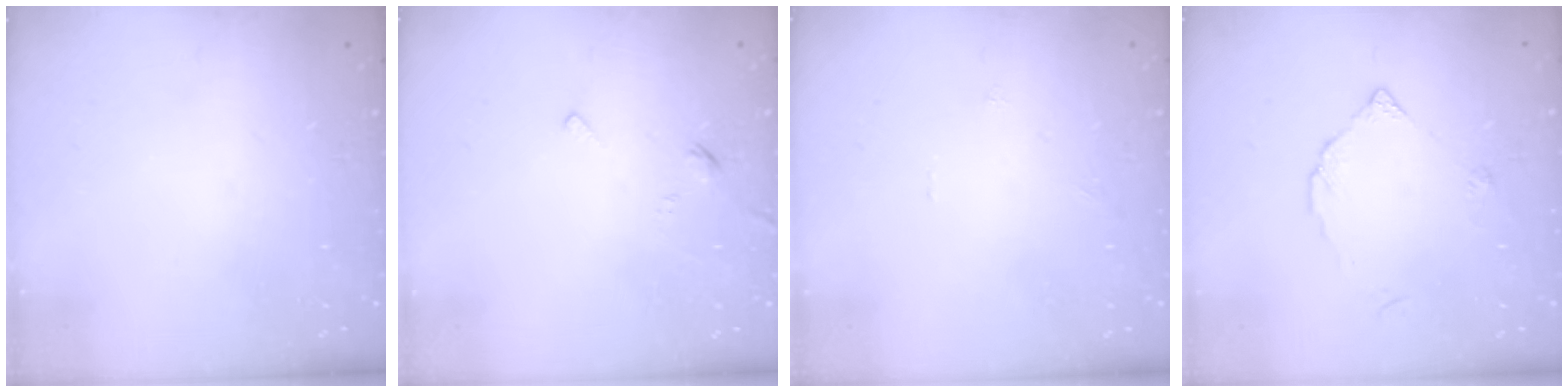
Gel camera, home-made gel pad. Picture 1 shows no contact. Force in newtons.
{"total": 2.4, "press": 2.4, "slide": 0.5}
{"total": 0.0}
{"total": 3.7, "press": 3.7, "slide": 0.4}